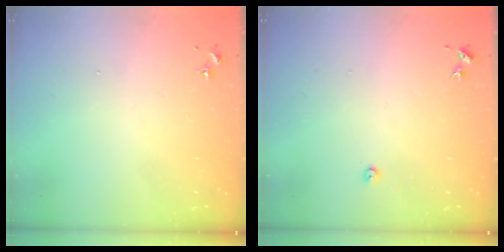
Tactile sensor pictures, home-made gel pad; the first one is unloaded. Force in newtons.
{"total": 2.4, "press": 2.4, "slide": 0.3}